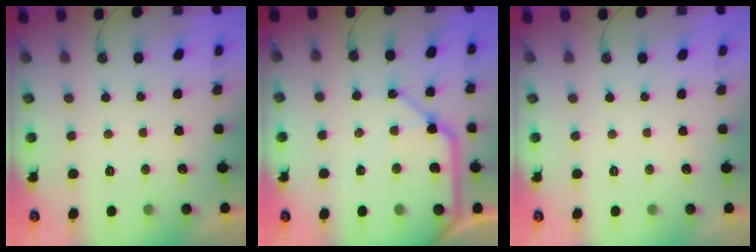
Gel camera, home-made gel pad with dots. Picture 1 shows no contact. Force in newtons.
{"total": 13.3, "press": 13.3, "slide": 1.5}
{"total": 0.0}